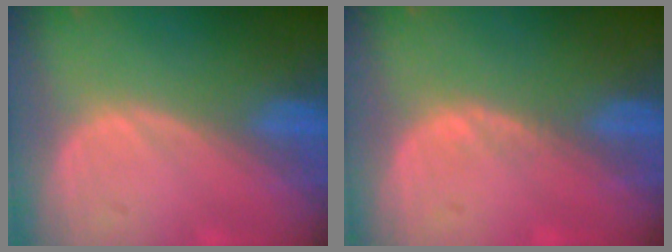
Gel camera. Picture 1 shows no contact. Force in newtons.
{"total": 0.7, "press": 0.6, "slide": 0.3}